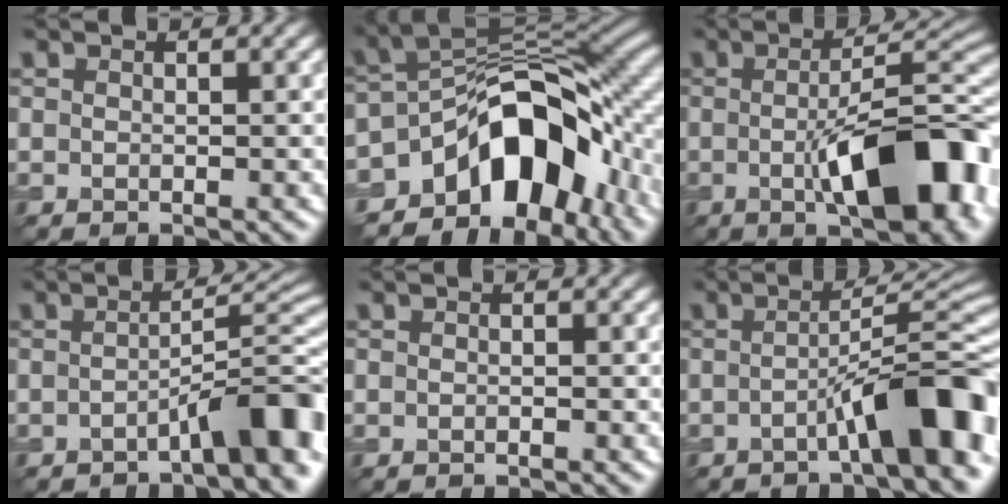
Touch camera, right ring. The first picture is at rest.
{"total": 12.2, "force": [-6.2, 7.0, 7.8], "torque": [-0.102, 0.002, -0.105]}
{"total": 10.8, "force": [-2.1, 3.3, 10.1], "torque": [-0.141, 0.003, -0.026]}
{"total": 5.6, "force": [-2.5, 1.0, 5.0], "torque": [-0.064, 0.021, -0.036]}
{"total": 0.0}
{"total": 8.4, "force": [-2.8, 1.5, 7.7], "torque": [-0.096, 0.026, -0.046]}